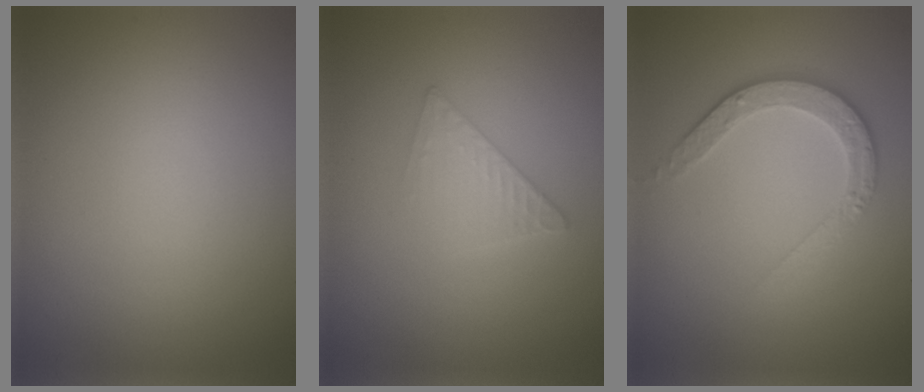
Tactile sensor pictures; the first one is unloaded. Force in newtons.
{"total": 2.0, "press": 2.0, "slide": 0.2}
{"total": 3.5, "press": 2.7, "slide": 2.2}